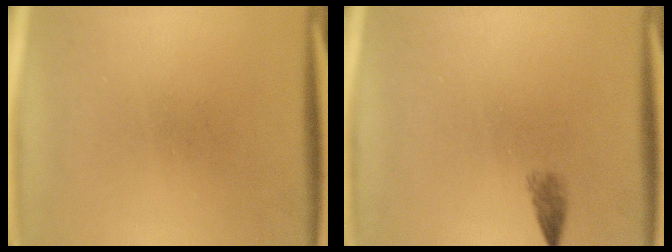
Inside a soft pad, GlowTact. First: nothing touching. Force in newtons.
{"total": 1.3}